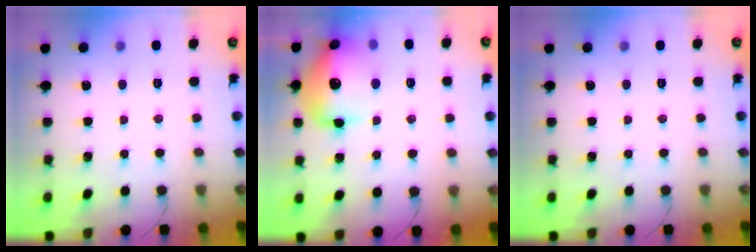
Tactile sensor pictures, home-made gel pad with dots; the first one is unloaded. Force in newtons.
{"total": 18.3, "press": 18.2, "slide": 1.6}
{"total": 0.0}